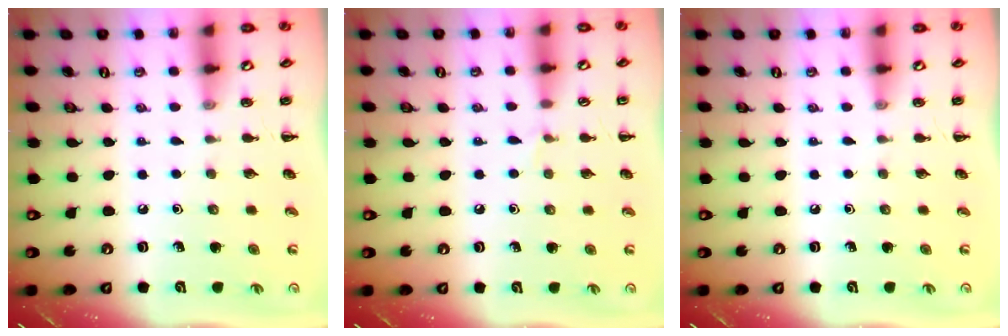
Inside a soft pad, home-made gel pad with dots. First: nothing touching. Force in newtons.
{"total": 3.5, "press": 3.3, "slide": 1.2}
{"total": 0.0}